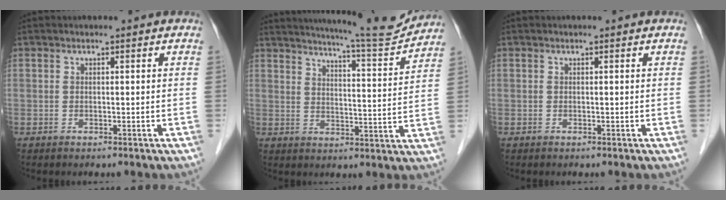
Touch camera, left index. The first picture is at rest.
{"total": 13.6, "force": [12.9, -0.5, 4.2], "torque": [-0.067, -0.024, 0.171]}
{"total": 0.0}